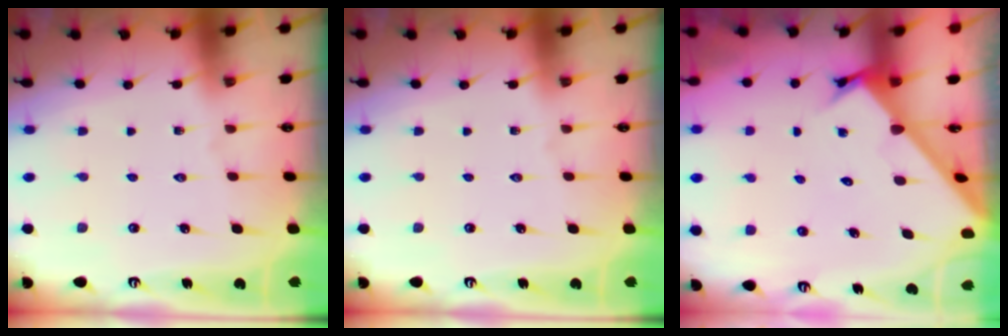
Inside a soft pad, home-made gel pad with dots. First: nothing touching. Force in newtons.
{"total": 0.0}
{"total": 2.9, "press": 2.9, "slide": 0.2}